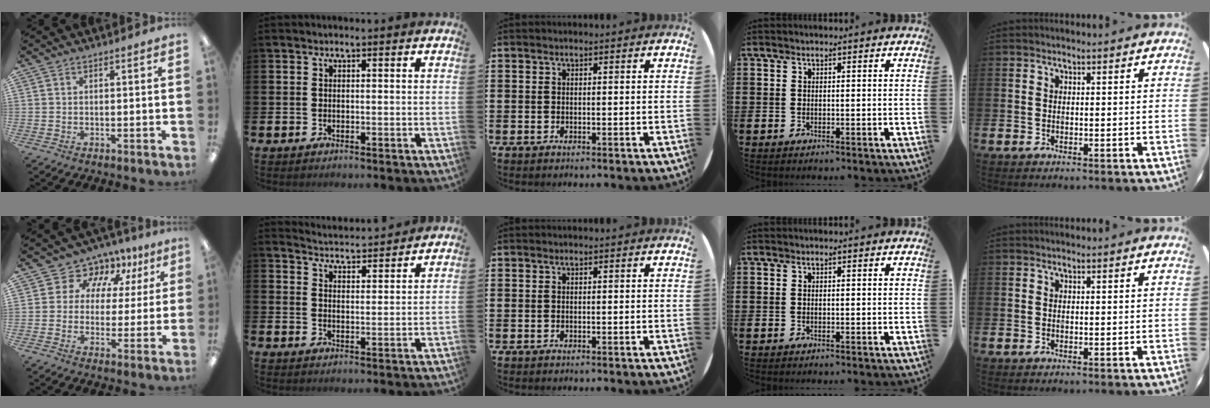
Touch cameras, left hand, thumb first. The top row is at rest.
{"thumb": {"total": 8.2, "force": [4.4, 6.7, 1.4], "torque": [-0.038, -0.035, 0.084]}, "index": {"total": 4.2, "force": [4.2, 0.1, -0.4], "torque": [-0.003, -0.034, 0.073]}}